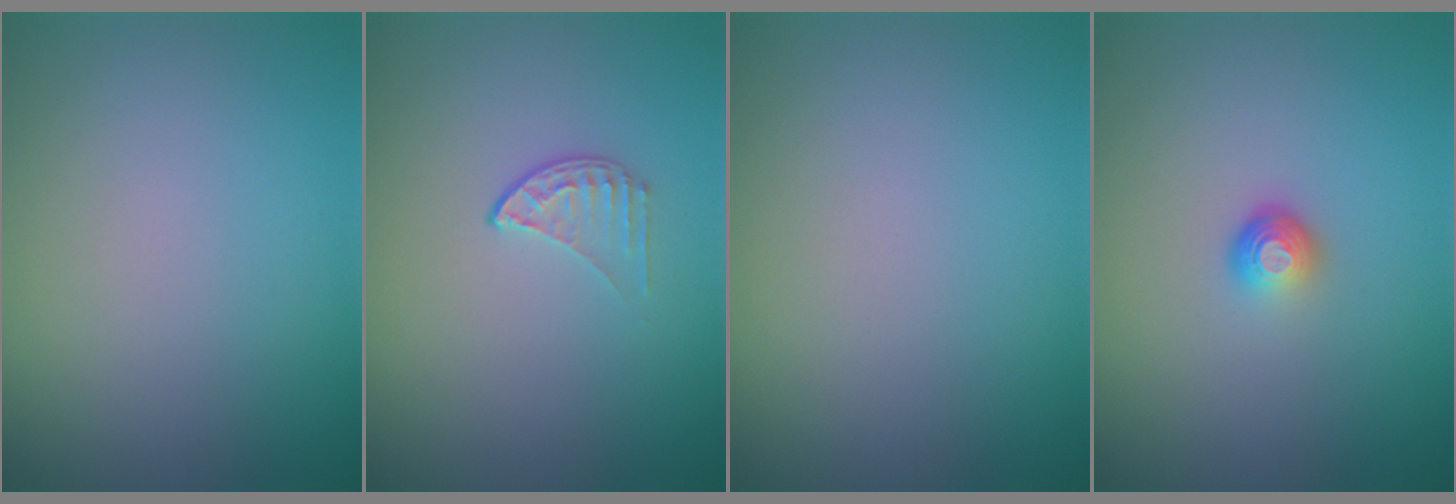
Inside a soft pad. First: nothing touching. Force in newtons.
{"total": 1.4, "press": 0.9, "slide": 1.1}
{"total": 0.0}
{"total": 1.7, "press": 1.2, "slide": 1.2}